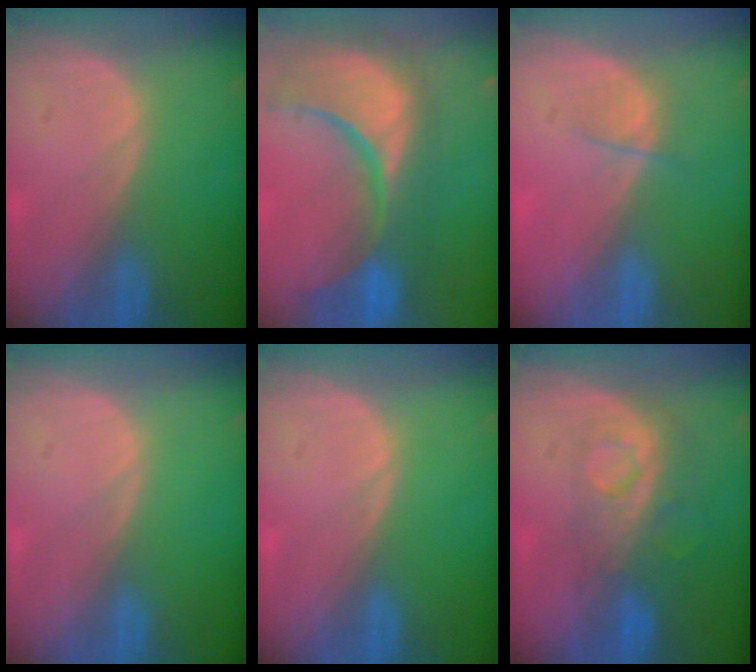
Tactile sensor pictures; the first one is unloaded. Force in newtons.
{"total": 14.9, "press": 12.0, "slide": 8.9}
{"total": 2.2, "press": 2.0, "slide": 0.9}
{"total": 0.0}
{"total": 0.0}
{"total": 8.4, "press": 7.1, "slide": 4.5}